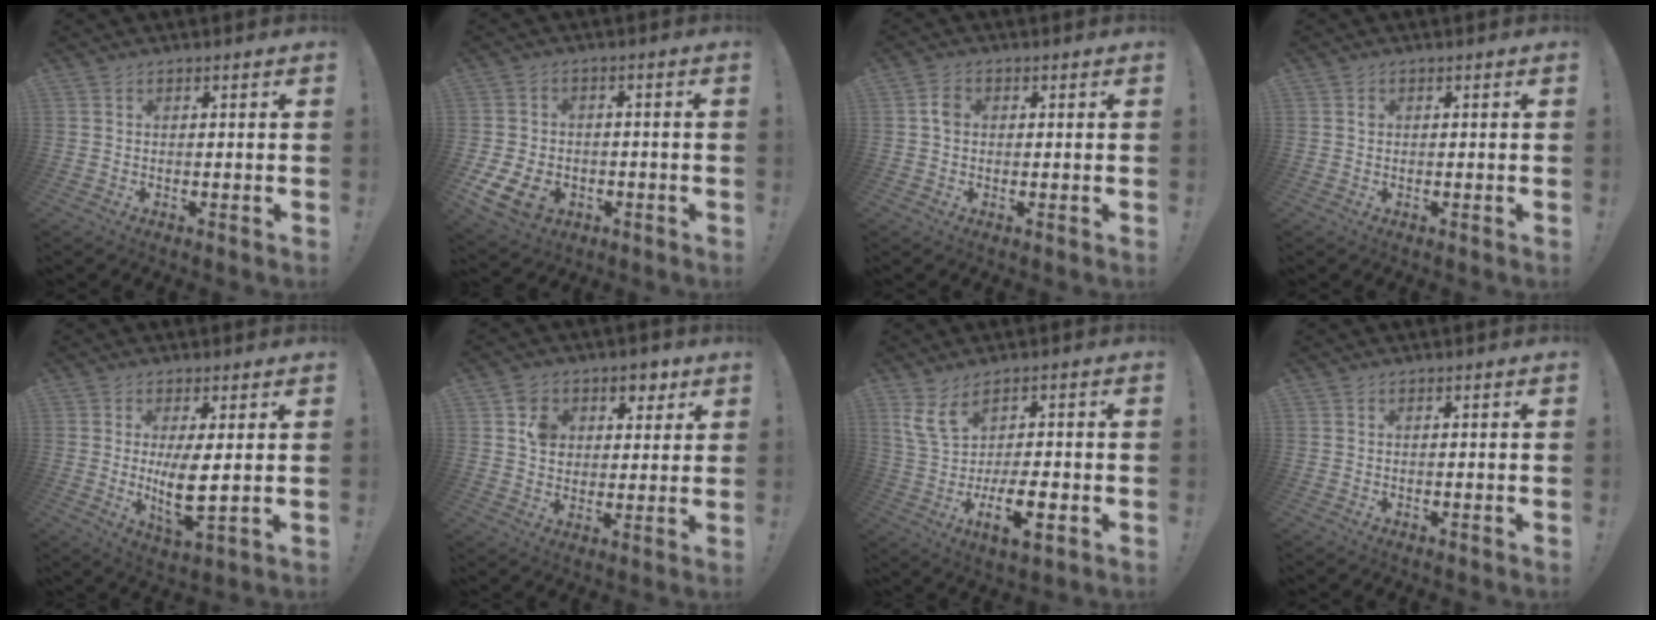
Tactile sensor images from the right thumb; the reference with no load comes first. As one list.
[{"total": 10.7, "force": [-3.7, 7.8, 6.4], "torque": [-0.119, 0.021, -0.065]}, {"total": 2.8, "force": [0.0, 2.1, 1.9], "torque": [-0.028, 0.005, -0.003]}, {"total": 0.7, "force": [0.1, 0.6, 0.2], "torque": [-0.012, 0.005, 0.004]}, {"total": 8.4, "force": [0.8, 2.2, 8.0], "torque": [-0.138, -0.023, 0.013]}, {"total": 8.8, "force": [4.0, 7.4, 2.4], "torque": [-0.030, -0.027, 0.076]}, {"total": 11.9, "force": [-0.6, 4.4, 11.1], "torque": [-0.205, -0.011, -0.012]}, {"total": 0.0}]